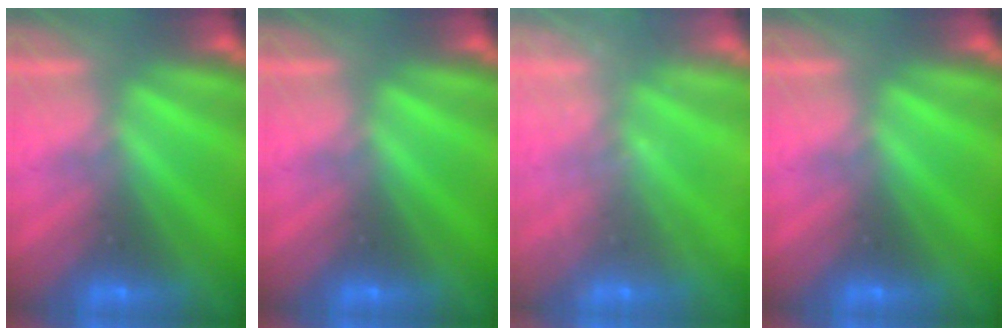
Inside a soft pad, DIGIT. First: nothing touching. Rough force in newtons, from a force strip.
{"total": 0.0}
{"total": 2.4}
{"total": 0.0}